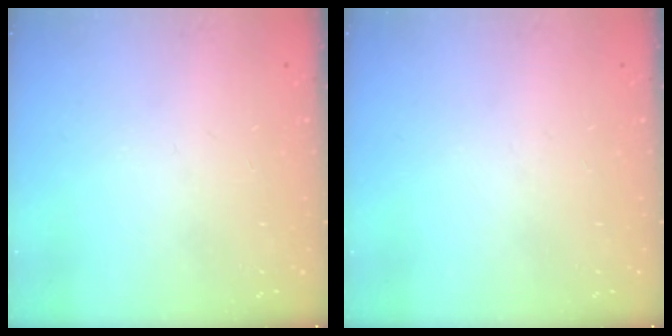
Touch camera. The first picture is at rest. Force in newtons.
{"total": 0.0}